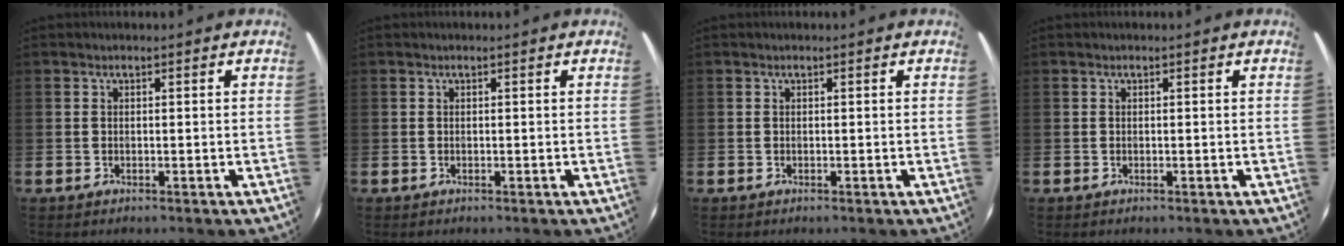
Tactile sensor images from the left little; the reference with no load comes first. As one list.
[{"total": 0.0}, {"total": 0.0}, {"total": 0.0}]